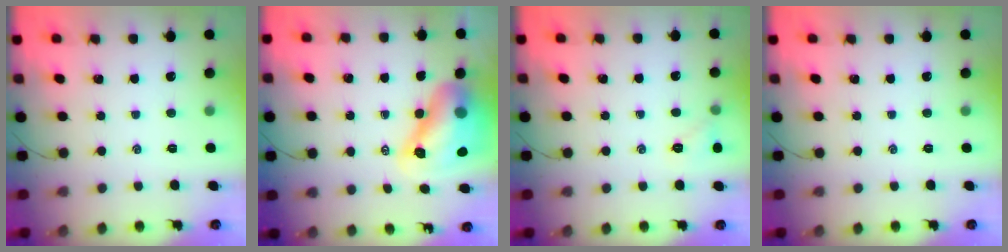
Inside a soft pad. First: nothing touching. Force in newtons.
{"total": 14.2, "press": 13.7, "slide": 3.9}
{"total": 5.0, "press": 4.8, "slide": 1.4}
{"total": 0.0}